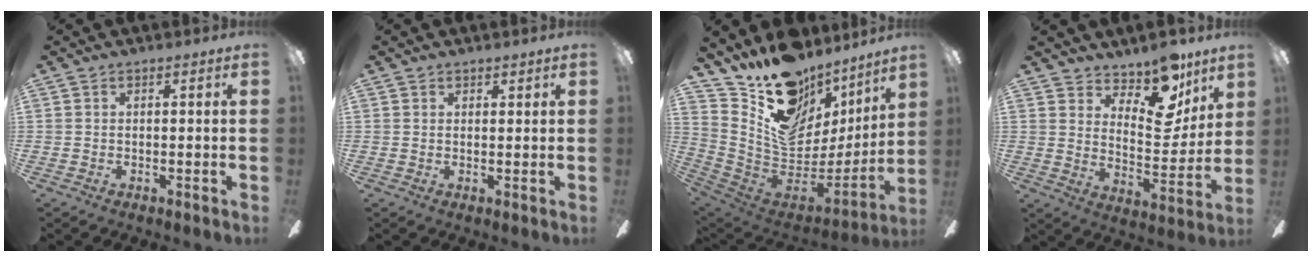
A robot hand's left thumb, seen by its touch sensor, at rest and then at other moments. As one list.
[{"total": 1.6, "force": [1.2, 1.0, 0.0], "torque": [0.009, -0.002, 0.022]}, {"total": 16.6, "force": [11.0, 10.3, 7.1], "torque": [-0.110, -0.103, 0.203]}, {"total": 13.4, "force": [10.9, 6.0, 5.1], "torque": [-0.064, -0.094, 0.194]}]